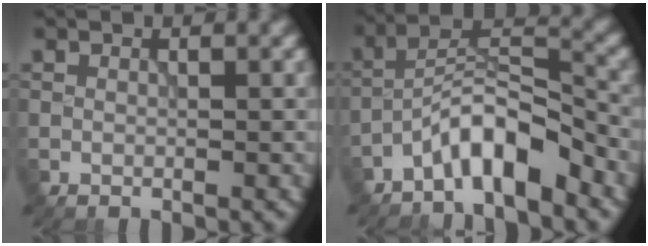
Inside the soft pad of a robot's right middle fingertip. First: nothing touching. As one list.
[{"total": 6.1, "force": [-4.3, 1.6, 4.0], "torque": [-0.066, 0.015, -0.085]}]